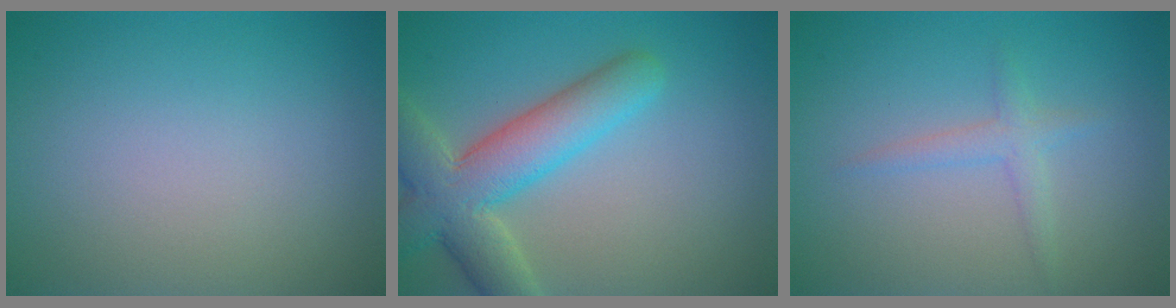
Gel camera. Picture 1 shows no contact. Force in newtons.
{"total": 7.1, "press": 7.1, "slide": 0.5}
{"total": 1.6, "press": 1.6, "slide": 0.0}